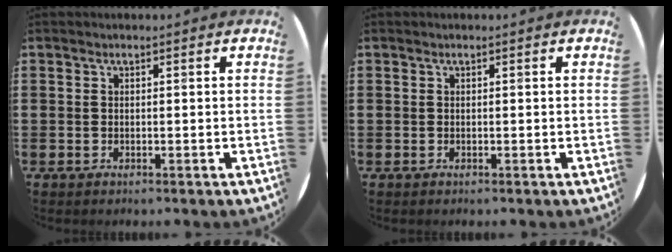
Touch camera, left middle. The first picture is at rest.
{"total": 0.0}